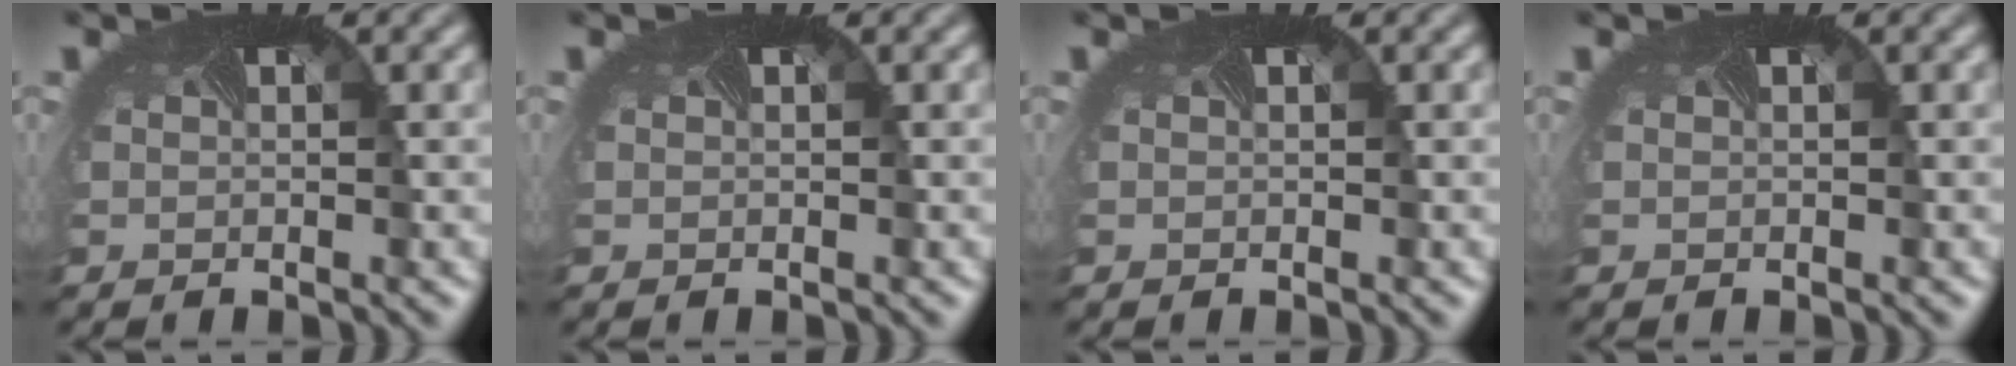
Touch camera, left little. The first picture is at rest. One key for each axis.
{"total": 0.0}
{"total": 0.0}
{"total": 0.0}